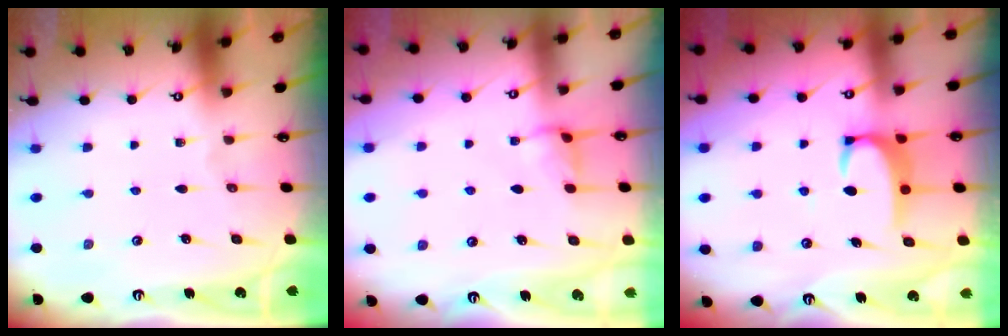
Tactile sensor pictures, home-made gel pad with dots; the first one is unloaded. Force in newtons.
{"total": 2.2, "press": 2.1, "slide": 0.6}
{"total": 3.4, "press": 3.4, "slide": 0.3}